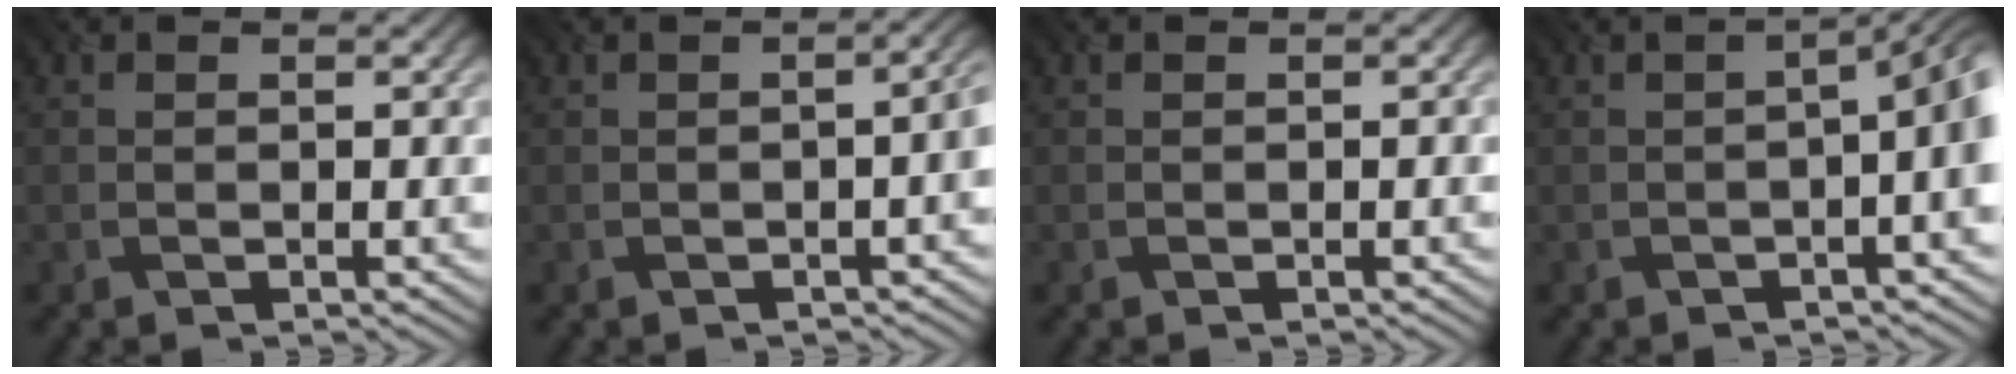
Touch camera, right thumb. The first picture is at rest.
{"total": 3.0, "force": [-0.5, 1.0, 2.7], "torque": [-0.031, 0.006, -0.006]}
{"total": 0.8, "force": [-0.3, 0.2, 0.7], "torque": [-0.009, 0.002, -0.002]}
{"total": 5.4, "force": [-0.9, 1.6, 5.0], "torque": [-0.055, 0.004, -0.019]}